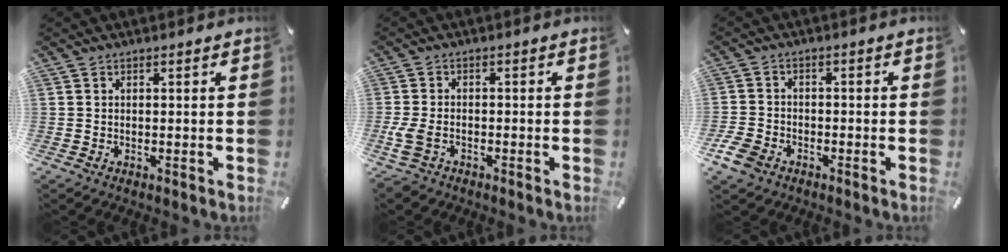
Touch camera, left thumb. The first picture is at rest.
{"total": 5.8, "force": [-2.2, 3.8, 3.8], "torque": [-0.093, 0.003, -0.041]}
{"total": 5.5, "force": [-3.2, 3.8, 2.4], "torque": [-0.062, 0.013, -0.062]}